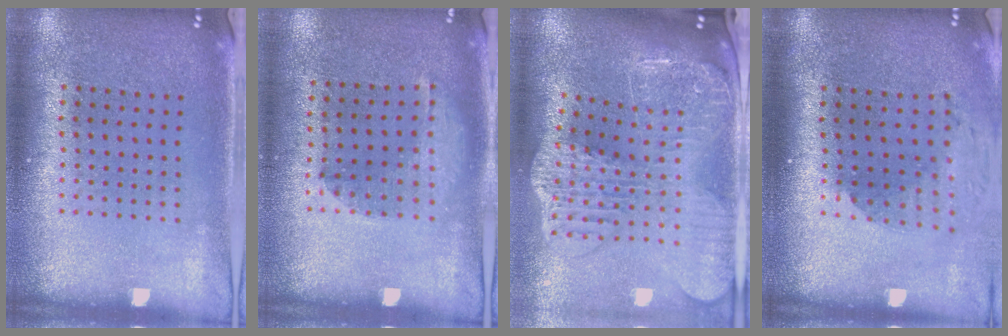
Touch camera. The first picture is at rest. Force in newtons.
{"total": 1.0, "press": 1.0, "slide": 0.2}
{"total": 4.1, "press": 3.1, "slide": 2.6}
{"total": 1.8, "press": 1.4, "slide": 1.1}